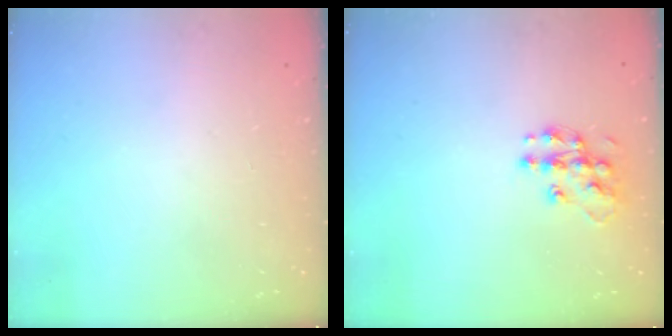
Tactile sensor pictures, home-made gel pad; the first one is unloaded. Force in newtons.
{"total": 11.3, "press": 11.3, "slide": 0.7}